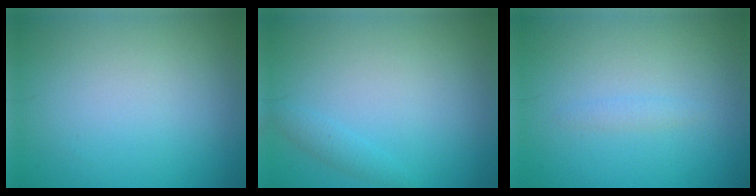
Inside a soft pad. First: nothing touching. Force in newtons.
{"total": 1.2, "press": 1.2, "slide": 0.1}
{"total": 0.8, "press": 0.8, "slide": 0.0}